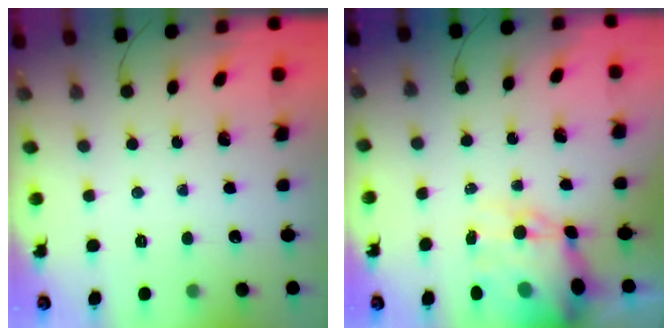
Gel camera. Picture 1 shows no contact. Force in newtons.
{"total": 12.5, "press": 12.0, "slide": 3.3}